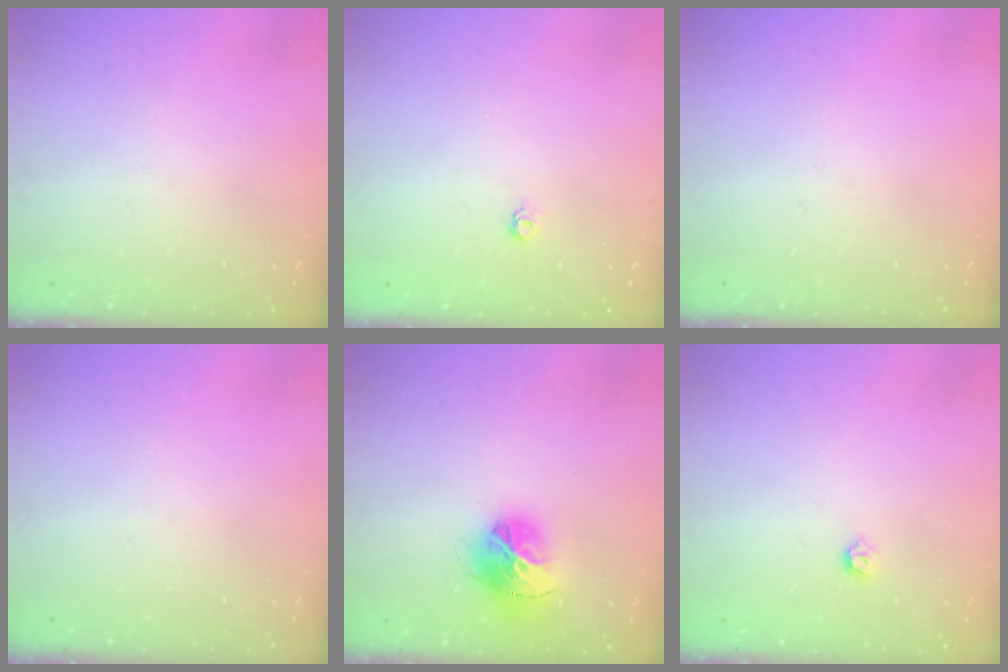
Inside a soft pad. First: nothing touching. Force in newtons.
{"total": 3.7, "press": 3.6, "slide": 0.8}
{"total": 0.0}
{"total": 0.0}
{"total": 15.1, "press": 15.0, "slide": 1.5}
{"total": 3.1, "press": 3.0, "slide": 0.8}